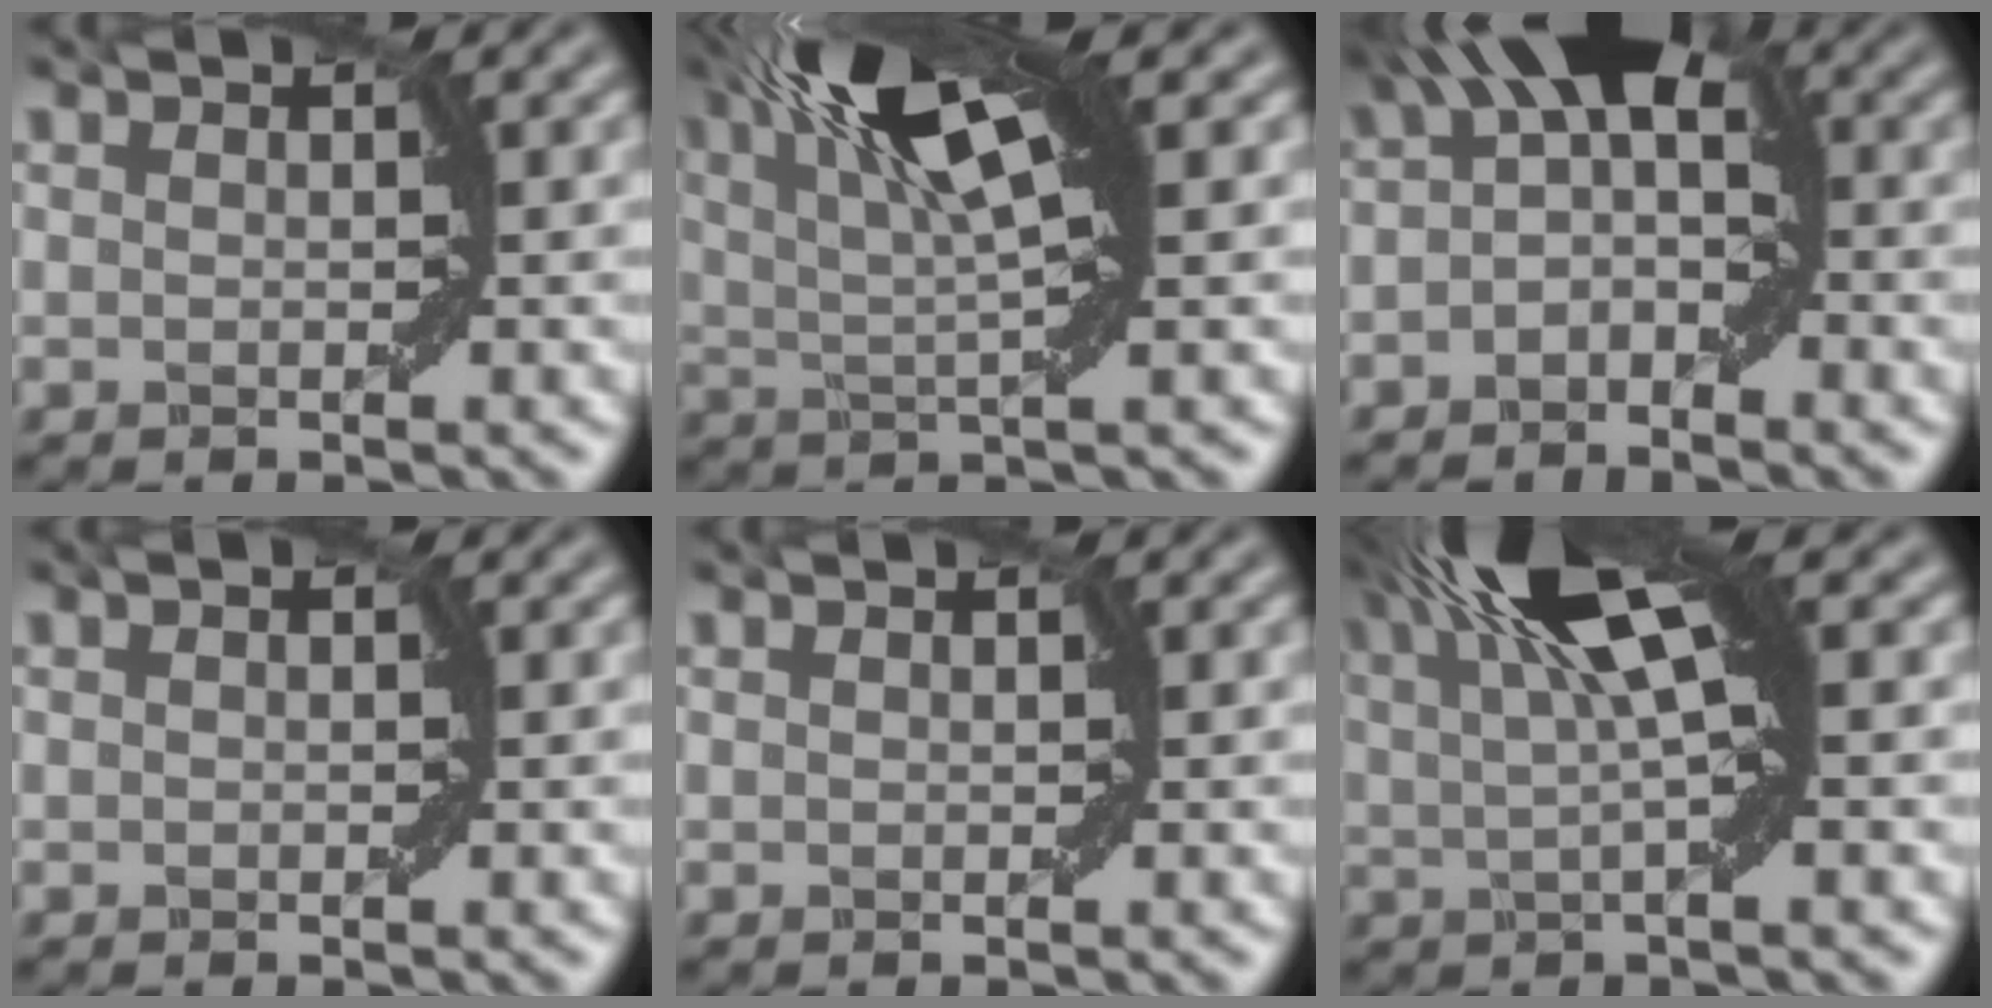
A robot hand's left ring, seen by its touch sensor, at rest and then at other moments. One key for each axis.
{"total": 8.8, "fx": 3.2, "fy": 2.0, "fz": 8.0, "tx": -0.143, "ty": 0.013, "tz": 0.055}
{"total": 6.1, "fx": 0.2, "fy": 3.2, "fz": 5.2, "tx": -0.069, "ty": 0.030, "tz": -0.019}
{"total": 0.0}
{"total": 0.0}
{"total": 7.5, "fx": 2.5, "fy": 1.6, "fz": 6.9, "tx": -0.121, "ty": 0.010, "tz": 0.040}